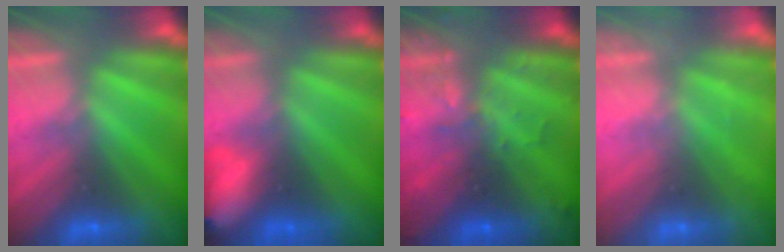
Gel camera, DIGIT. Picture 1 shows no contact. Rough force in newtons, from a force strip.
{"total": 8.7}
{"total": 3.0}
{"total": 2.2}